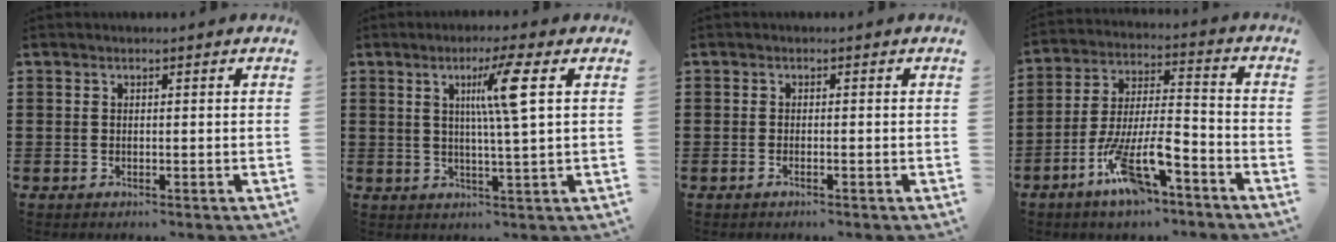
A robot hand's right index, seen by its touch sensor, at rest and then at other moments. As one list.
[{"total": 7.5, "force": [2.3, -0.5, 7.2], "torque": [-0.138, -0.006, 0.027]}, {"total": 0.7, "force": [-0.5, 0.0, 0.5], "torque": [-0.009, -0.003, -0.009]}, {"total": 12.0, "force": [-7.5, 3.5, 8.7], "torque": [-0.174, 0.007, -0.143]}]